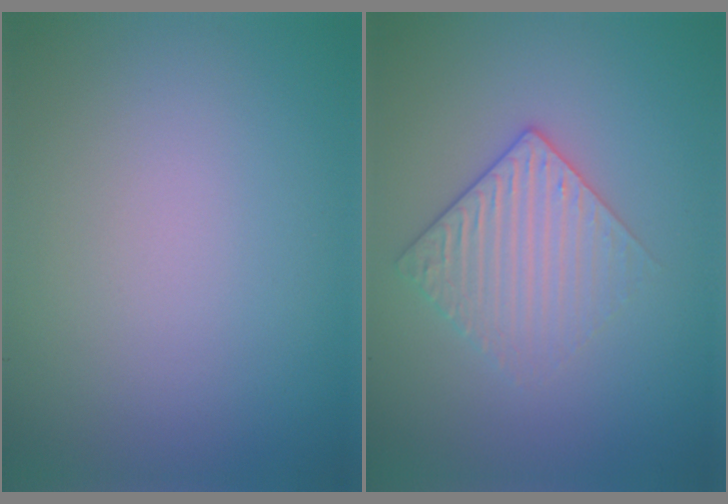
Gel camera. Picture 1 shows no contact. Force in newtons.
{"total": 2.9, "press": 2.6, "slide": 1.2}